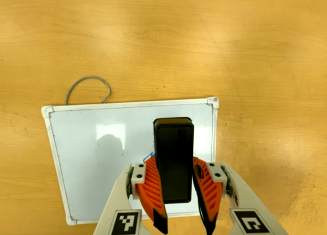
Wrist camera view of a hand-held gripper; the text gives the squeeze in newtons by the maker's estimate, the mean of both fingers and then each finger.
{"total": 8.7, "left": 7.7, "right": 9.8}